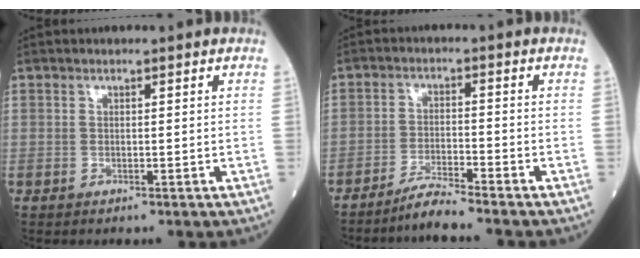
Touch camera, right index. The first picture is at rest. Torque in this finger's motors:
{"motor_torque": [-0.19, -0.36, 0.08, 0.02]}